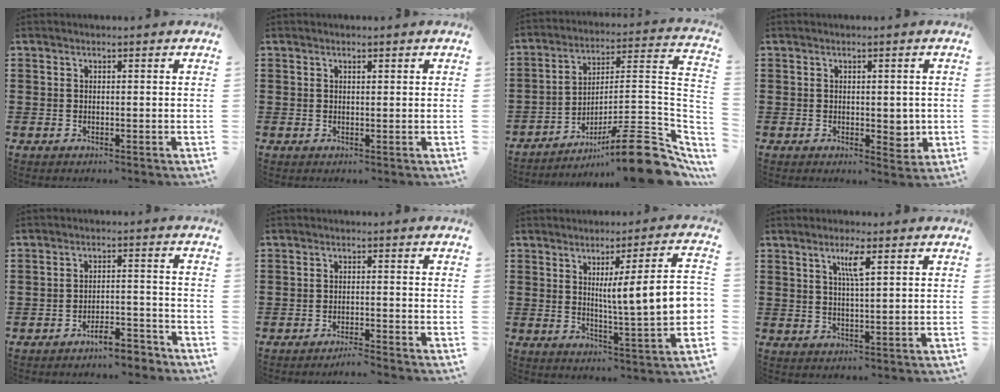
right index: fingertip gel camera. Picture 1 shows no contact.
{"total": 0.5, "force": [0.3, 0.2, 0.4], "torque": [-0.008, 0.001, 0.006]}
{"total": 13.1, "force": [-8.7, 1.5, 9.6], "torque": [-0.131, 0.021, -0.154]}
{"total": 2.9, "force": [-0.1, 1.7, 2.3], "torque": [-0.037, 0.002, -0.004]}
{"total": 4.6, "force": [-4.3, 0.7, 1.5], "torque": [-0.025, 0.008, -0.084]}
{"total": 2.4, "force": [-2.3, -0.6, 0.5], "torque": [-0.011, -0.003, -0.046]}
{"total": 10.0, "force": [1.4, 1.0, 9.9], "torque": [-0.156, -0.011, 0.014]}
{"total": 3.5, "force": [1.6, 0.3, 3.0], "torque": [-0.064, 0.001, 0.025]}